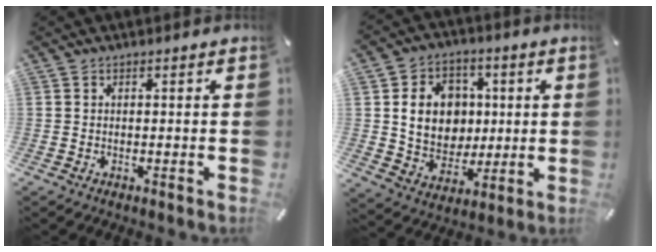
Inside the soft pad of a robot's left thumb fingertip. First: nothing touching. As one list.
[{"total": 12.5, "force": [1.9, 11.0, 5.5], "torque": [-0.093, 0.008, 0.043]}]